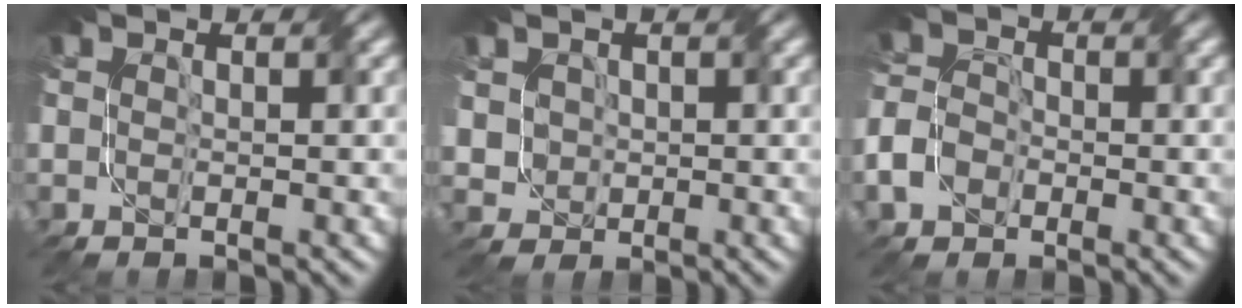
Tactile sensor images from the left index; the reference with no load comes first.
{"total": 2.2, "force": [0.3, 2.2, 0.5], "torque": [-0.020, 0.006, 0.016]}
{"total": 3.3, "force": [-2.0, 2.2, 1.3], "torque": [-0.037, 0.004, -0.043]}